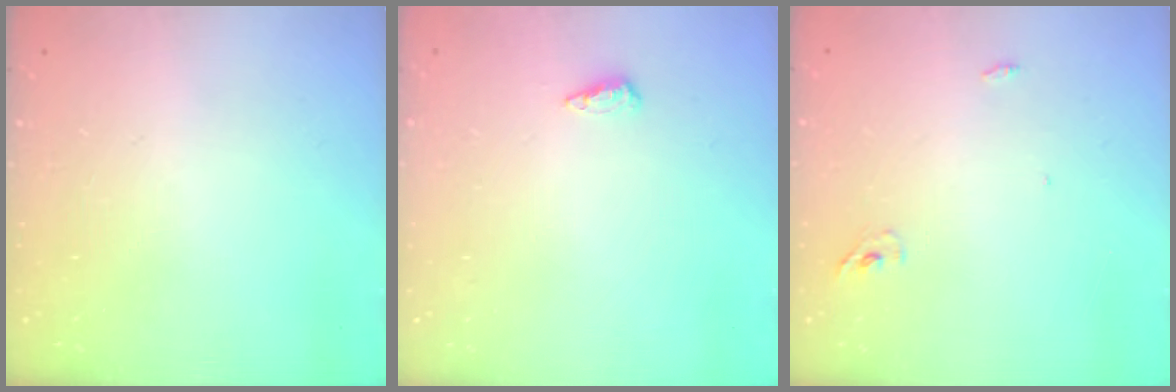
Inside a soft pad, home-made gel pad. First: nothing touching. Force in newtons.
{"total": 6.1, "press": 6.0, "slide": 1.0}
{"total": 6.0, "press": 2.8, "slide": 5.3}